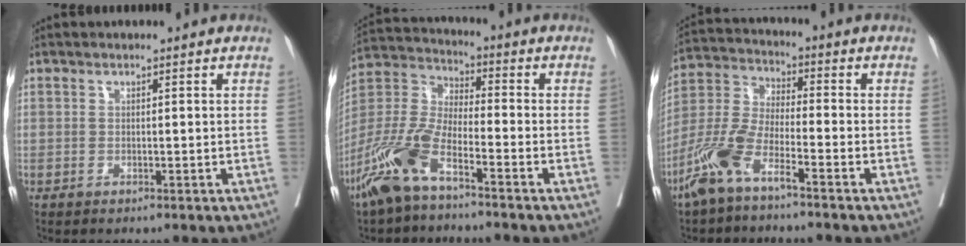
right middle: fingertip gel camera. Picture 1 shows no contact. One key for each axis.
{"total": 11.1, "fx": -7.3, "fy": 2.7, "fz": 7.9, "tx": -0.188, "ty": -0.014, "tz": -0.152}
{"total": 8.8, "fx": -5.9, "fy": 1.8, "fz": 6.4, "tx": -0.151, "ty": -0.009, "tz": -0.130}